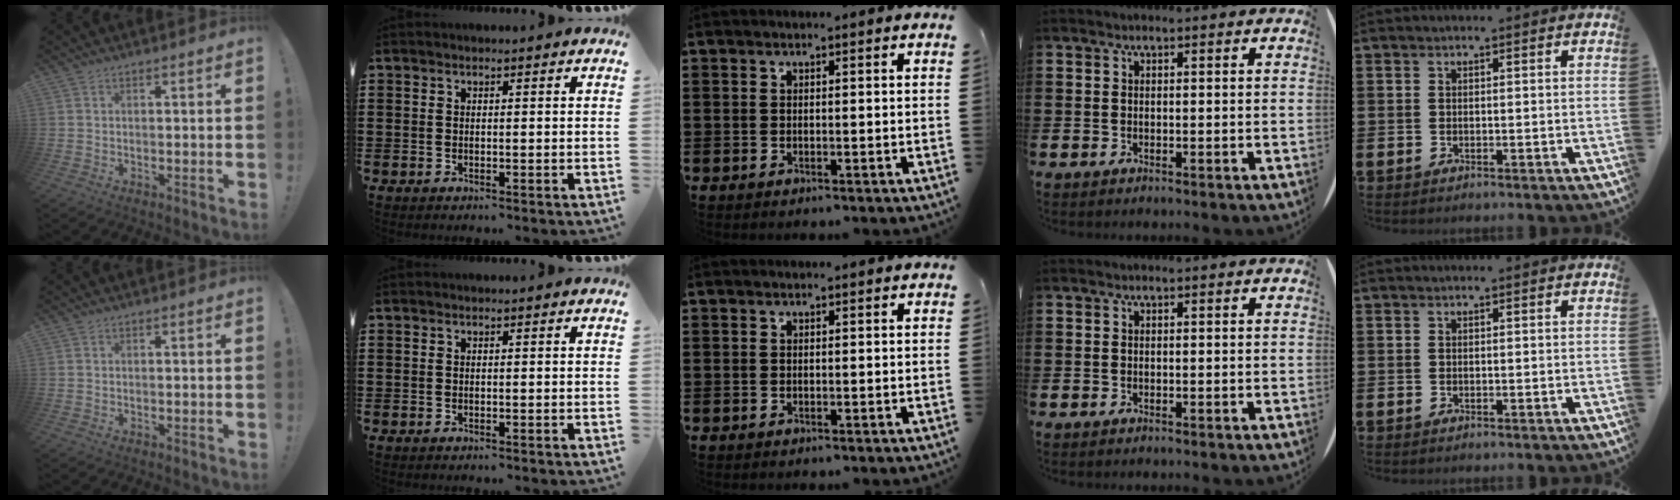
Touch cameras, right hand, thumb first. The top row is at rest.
{}